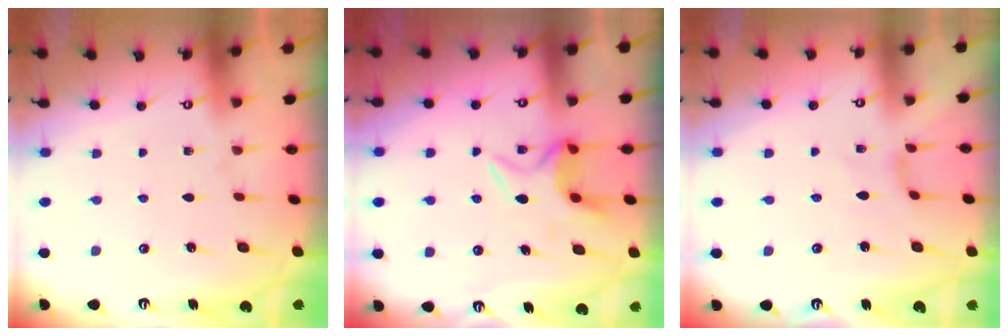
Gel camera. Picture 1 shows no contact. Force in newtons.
{"total": 6.2, "press": 6.1, "slide": 0.7}
{"total": 1.5, "press": 1.4, "slide": 0.4}